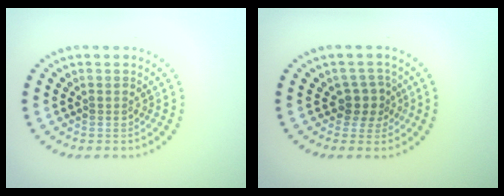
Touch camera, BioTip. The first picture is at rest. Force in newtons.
{"total": 2.3, "press": 1.9, "slide": 1.4}